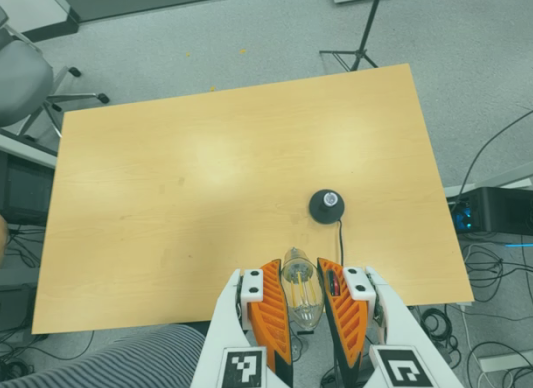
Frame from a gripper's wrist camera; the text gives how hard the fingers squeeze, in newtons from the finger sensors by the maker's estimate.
{"total": 21.9, "left": 23.9, "right": 19.9}